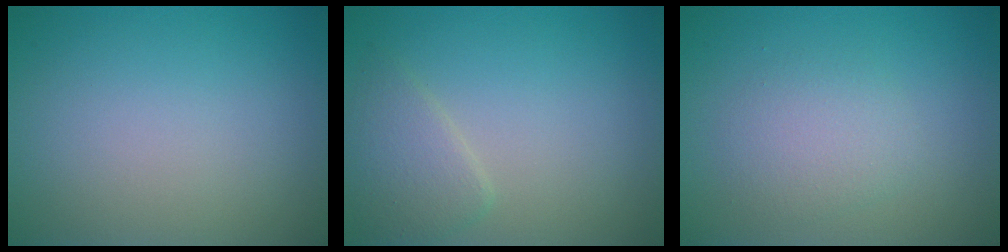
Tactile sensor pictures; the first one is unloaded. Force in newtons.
{"total": 2.5, "press": 2.5, "slide": 0.0}
{"total": 2.4, "press": 2.4, "slide": 0.0}